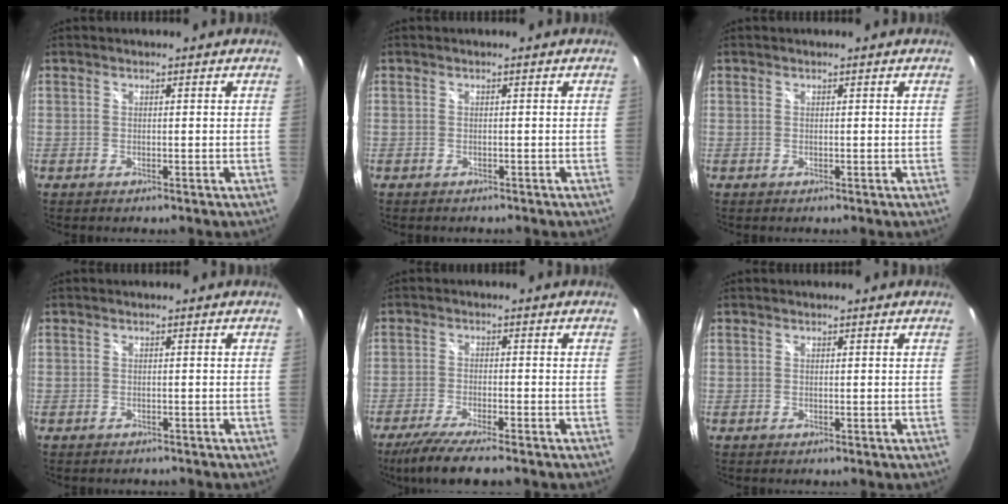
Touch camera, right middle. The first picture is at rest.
{"total": 0.9, "force": [-0.8, 0.4, 0.2], "torque": [-0.006, -0.003, -0.012]}
{"total": 0.0}
{"total": 1.4, "force": [-1.2, 0.6, 0.3], "torque": [-0.010, -0.006, -0.016]}
{"total": 8.8, "force": [-7.1, 0.5, 5.1], "torque": [-0.117, -0.027, -0.122]}
{"total": 0.0}